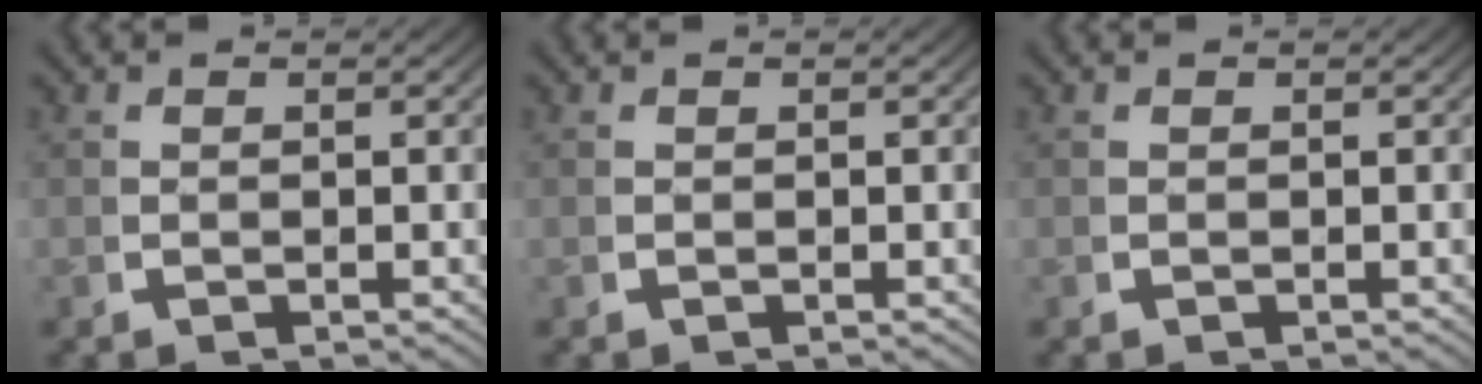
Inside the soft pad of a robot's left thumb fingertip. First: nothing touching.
{"total": 0.0}
{"total": 0.0}